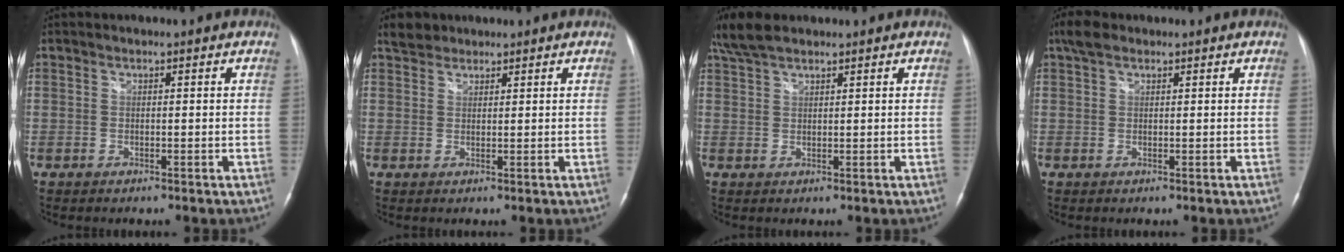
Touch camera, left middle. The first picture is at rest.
{"total": 2.5, "force": [2.2, 1.3, 0.1], "torque": [-0.009, 0.012, 0.039]}
{"total": 5.1, "force": [4.1, 1.3, 2.6], "torque": [-0.069, 0.020, 0.087]}
{"total": 2.9, "force": [2.0, 1.3, 1.6], "torque": [-0.040, 0.021, 0.040]}